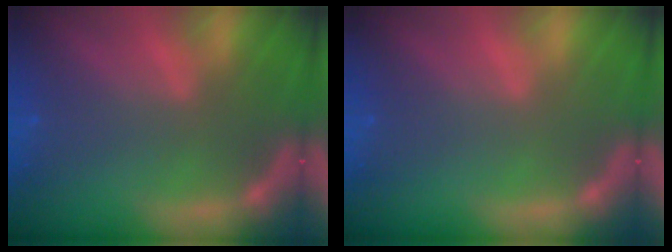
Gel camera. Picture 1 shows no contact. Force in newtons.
{"total": 0.0}